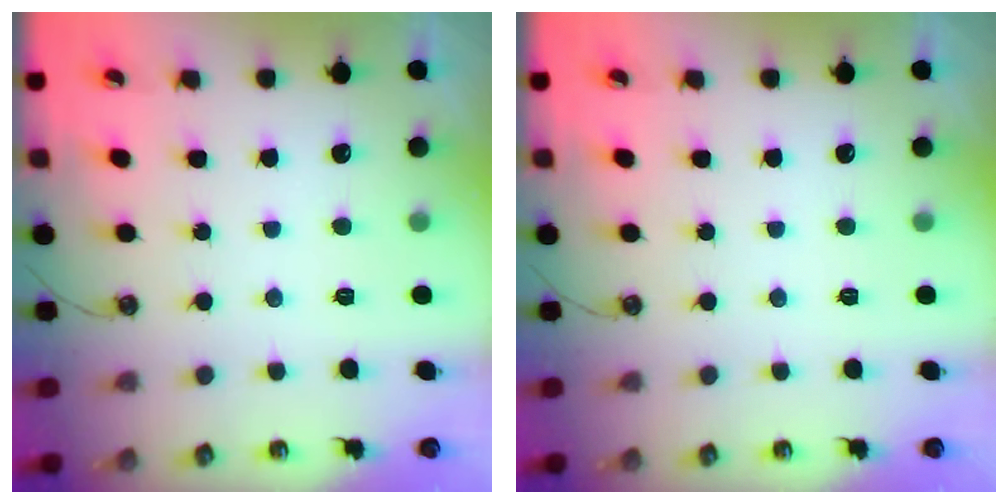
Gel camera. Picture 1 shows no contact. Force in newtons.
{"total": 0.0}